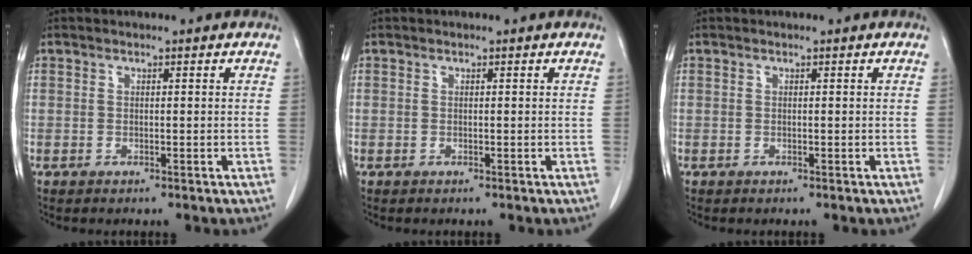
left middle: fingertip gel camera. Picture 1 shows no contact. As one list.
[{"total": 0.0}, {"total": 0.0}]